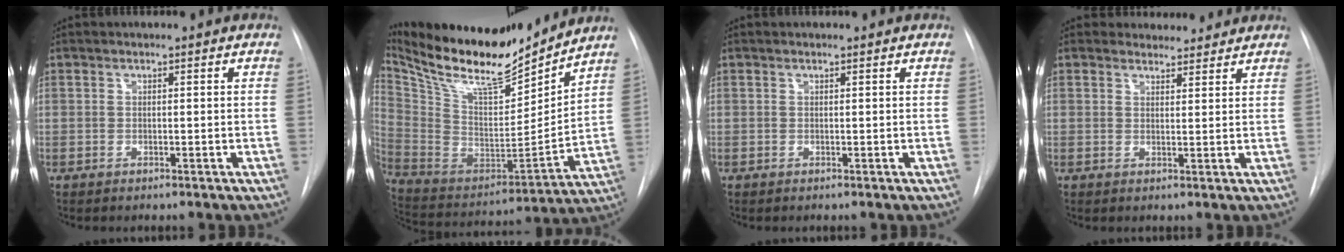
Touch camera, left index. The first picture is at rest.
{"total": 22.1, "force": [19.4, 3.7, 9.9], "torque": [-0.198, -0.016, 0.336]}
{"total": 0.6, "force": [0.6, 0.0, 0.1], "torque": [-0.003, 0.007, 0.010]}
{"total": 4.6, "force": [4.3, 1.7, -0.1], "torque": [0.009, 0.008, 0.051]}